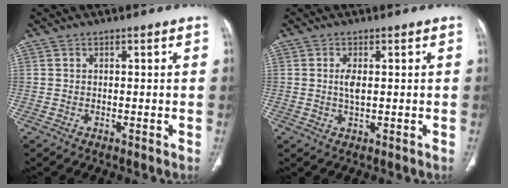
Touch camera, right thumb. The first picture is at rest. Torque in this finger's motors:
{"motor_torque": [1.37, 1.31, 0.52, -0.27, 0.03]}